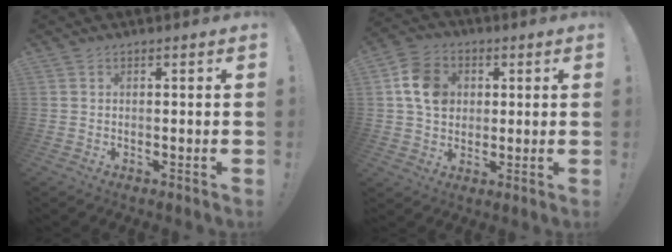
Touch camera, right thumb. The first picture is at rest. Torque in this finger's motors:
{"motor_torque": [1.10, 1.16, 0.95, -0.39, 0.06]}